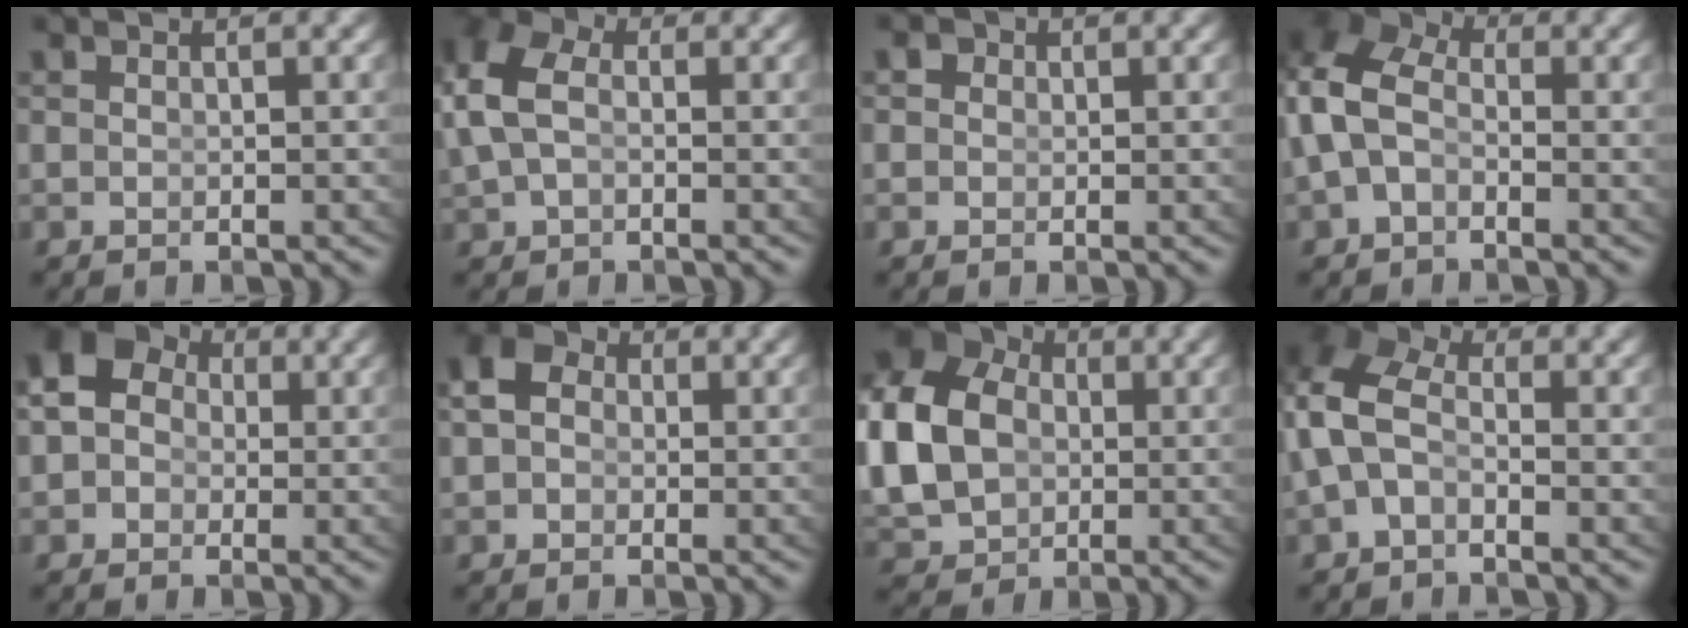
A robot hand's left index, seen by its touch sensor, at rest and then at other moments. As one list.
[{"total": 5.1, "force": [0.9, 3.8, 3.2], "torque": [-0.093, -0.004, 0.019]}, {"total": 1.5, "force": [0.3, 1.4, 0.5], "torque": [-0.005, -0.006, 0.003]}, {"total": 7.6, "force": [0.8, 6.3, 4.3], "torque": [-0.101, -0.008, 0.006]}, {"total": 8.9, "force": [2.3, 7.3, 4.5], "torque": [-0.078, 0.008, 0.020]}, {"total": 6.3, "force": [2.0, 5.1, 3.1], "torque": [-0.050, 0.016, 0.014]}, {"total": 10.9, "force": [1.0, 8.8, 6.5], "torque": [-0.146, -0.021, 0.030]}, {"total": 5.9, "force": [0.8, 4.7, 3.5], "torque": [-0.096, -0.008, 0.007]}]